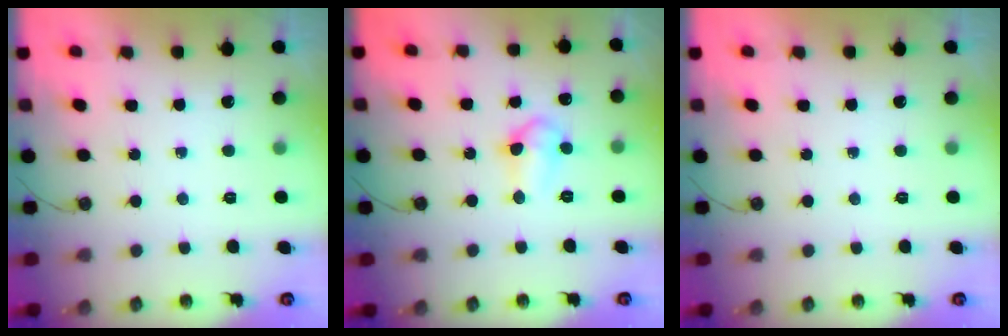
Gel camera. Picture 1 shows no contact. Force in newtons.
{"total": 8.3, "press": 7.4, "slide": 3.8}
{"total": 0.0}